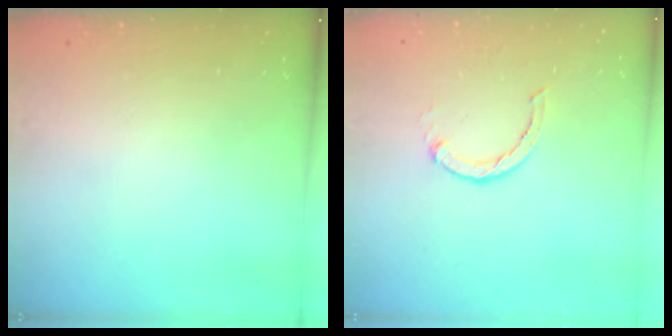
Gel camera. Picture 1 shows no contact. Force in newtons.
{"total": 3.0, "press": 3.0, "slide": 0.4}